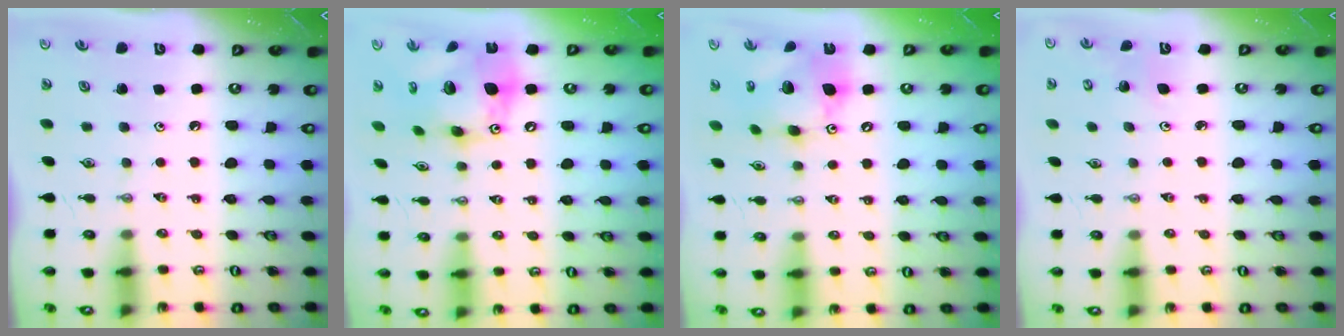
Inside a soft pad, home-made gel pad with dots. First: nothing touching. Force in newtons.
{"total": 18.2, "press": 18.2, "slide": 1.3}
{"total": 14.5, "press": 14.5, "slide": 1.4}
{"total": 4.0, "press": 3.6, "slide": 1.7}